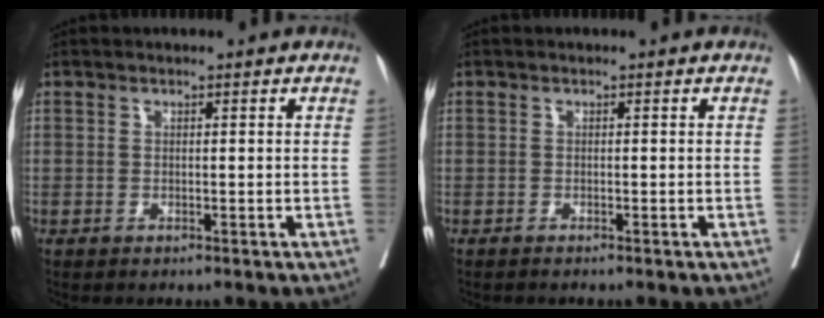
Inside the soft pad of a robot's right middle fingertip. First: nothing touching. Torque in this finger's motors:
{"motor_torque": [0.33, -0.45, 0.05, 0.01]}